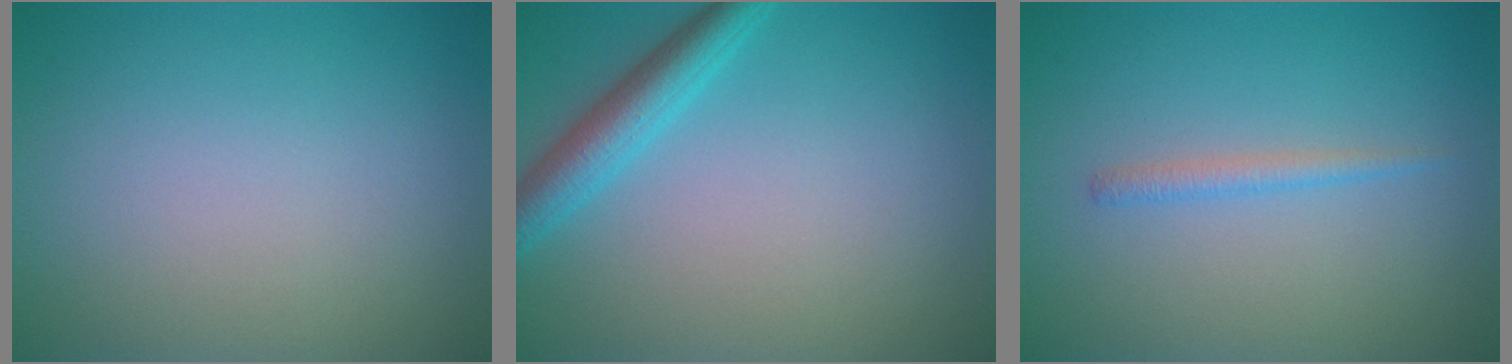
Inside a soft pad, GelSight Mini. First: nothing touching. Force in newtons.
{"total": 3.4, "press": 3.4, "slide": 0.1}
{"total": 1.1, "press": 1.1, "slide": 0.1}